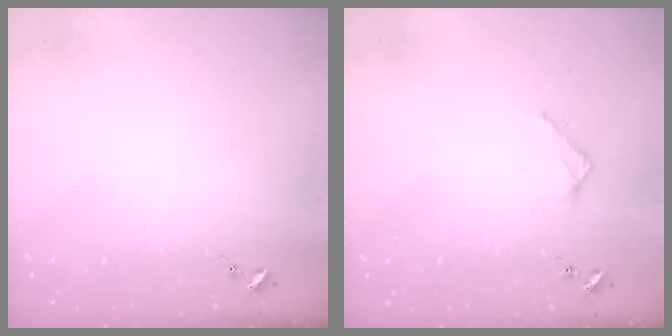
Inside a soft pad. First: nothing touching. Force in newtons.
{"total": 2.7, "press": 2.7, "slide": 0.2}